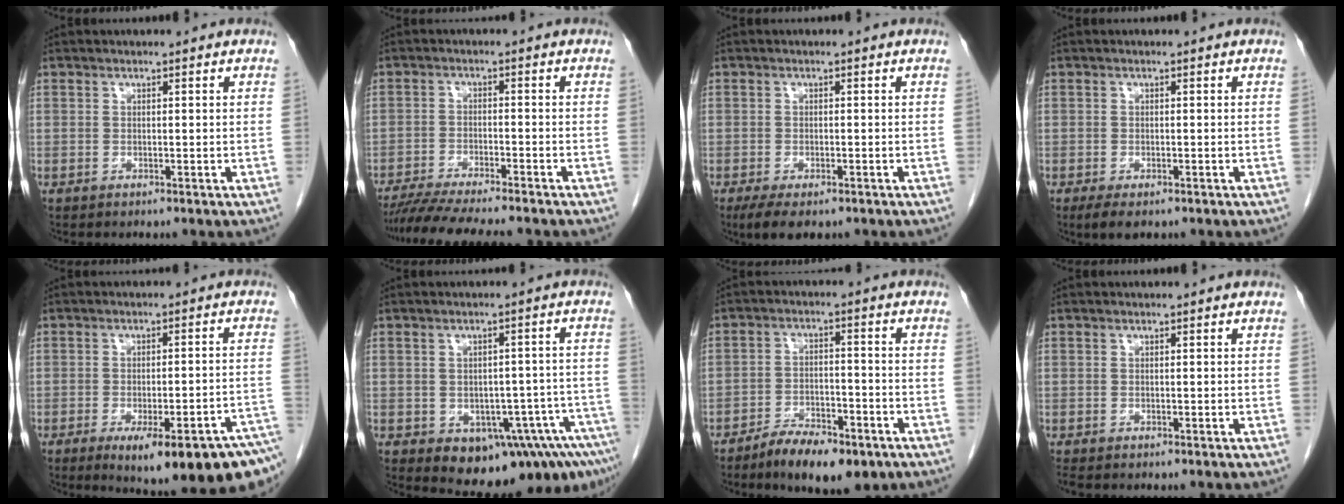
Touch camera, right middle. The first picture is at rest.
{"total": 11.2, "force": [-9.8, 0.5, 5.3], "torque": [-0.075, -0.020, -0.152]}
{"total": 4.8, "force": [-3.2, 1.8, 3.0], "torque": [-0.051, -0.010, -0.049]}
{"total": 1.6, "force": [-1.0, 0.7, 1.0], "torque": [-0.016, -0.002, -0.010]}
{"total": 17.8, "force": [-12.3, 1.9, 12.7], "torque": [-0.098, -0.001, -0.157]}
{"total": 12.3, "force": [-7.1, 5.1, 8.6], "torque": [-0.075, 0.020, -0.084]}
{"total": 9.2, "force": [-6.4, 3.3, 5.7], "torque": [-0.088, -0.002, -0.103]}
{"total": 0.6, "force": [-0.6, 0.1, 0.2], "torque": [-0.007, -0.002, -0.011]}